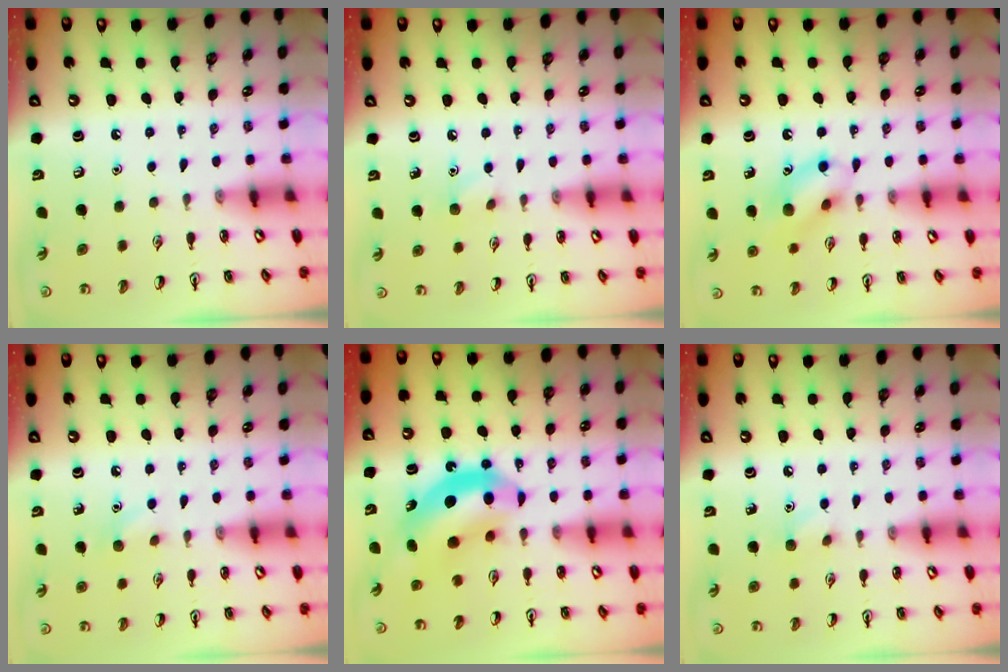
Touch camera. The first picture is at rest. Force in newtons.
{"total": 5.9, "press": 5.7, "slide": 1.7}
{"total": 11.3, "press": 11.2, "slide": 1.2}
{"total": 5.7, "press": 5.4, "slide": 1.7}
{"total": 11.1, "press": 10.6, "slide": 3.3}
{"total": 5.9, "press": 5.7, "slide": 1.7}